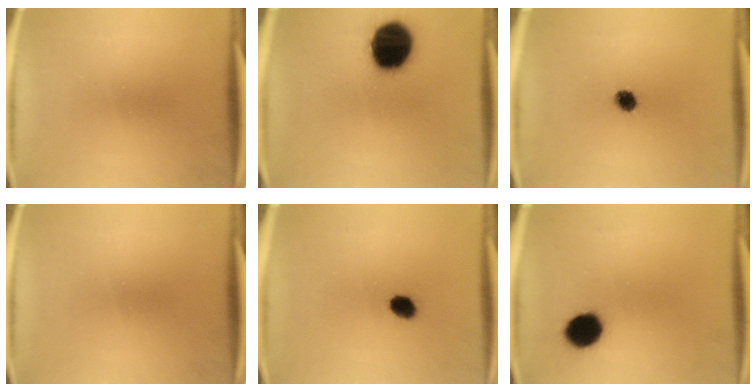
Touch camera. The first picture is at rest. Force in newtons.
{"total": 20.1}
{"total": 3.9}
{"total": 0.0}
{"total": 4.0}
{"total": 8.4}